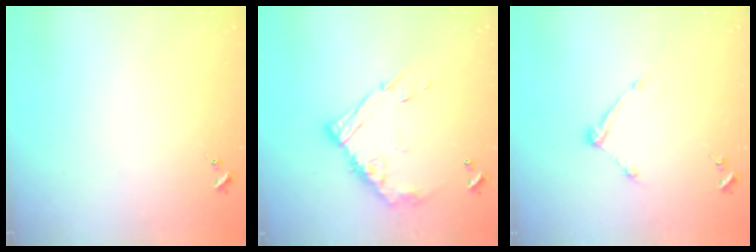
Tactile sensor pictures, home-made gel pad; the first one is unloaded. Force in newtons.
{"total": 14.5, "press": 14.4, "slide": 1.3}
{"total": 7.3, "press": 7.3, "slide": 0.5}